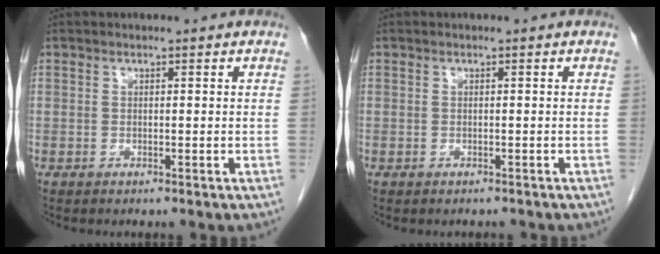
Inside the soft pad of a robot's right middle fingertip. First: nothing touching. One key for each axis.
{"total": 0.6, "fx": -0.5, "fy": 0.2, "fz": 0.1, "tx": -0.010, "ty": -0.003, "tz": -0.009}